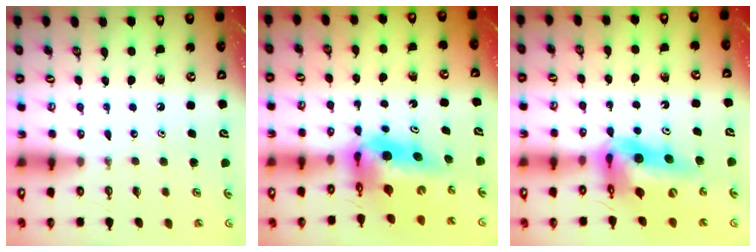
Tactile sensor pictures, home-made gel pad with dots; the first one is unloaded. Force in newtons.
{"total": 9.7, "press": 9.5, "slide": 1.7}
{"total": 16.8, "press": 15.9, "slide": 5.4}